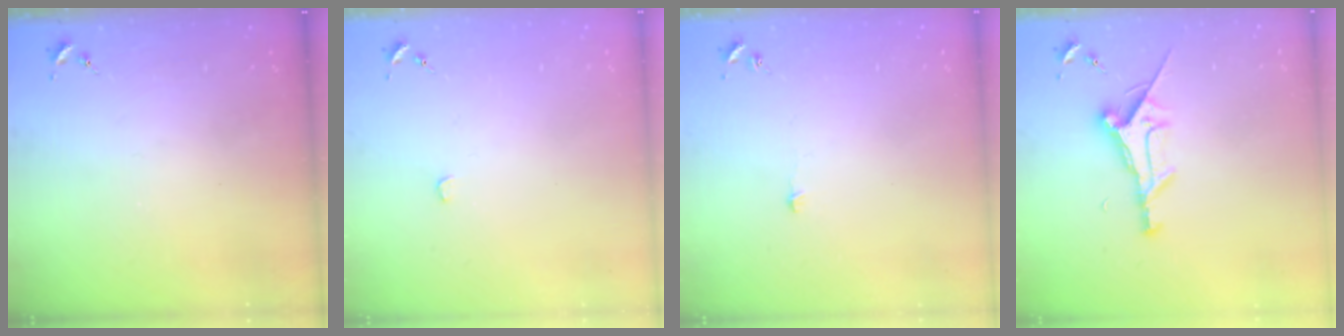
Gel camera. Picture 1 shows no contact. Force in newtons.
{"total": 1.3, "press": 1.3, "slide": 0.1}
{"total": 3.1, "press": 3.1, "slide": 0.3}
{"total": 11.6, "press": 11.6, "slide": 1.2}